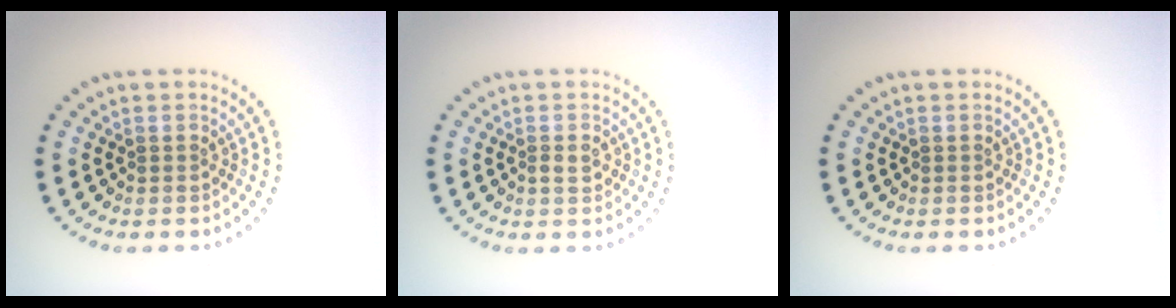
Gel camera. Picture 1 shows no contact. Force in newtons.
{"total": 1.2, "press": 1.2, "slide": 0.4}
{"total": 0.0}